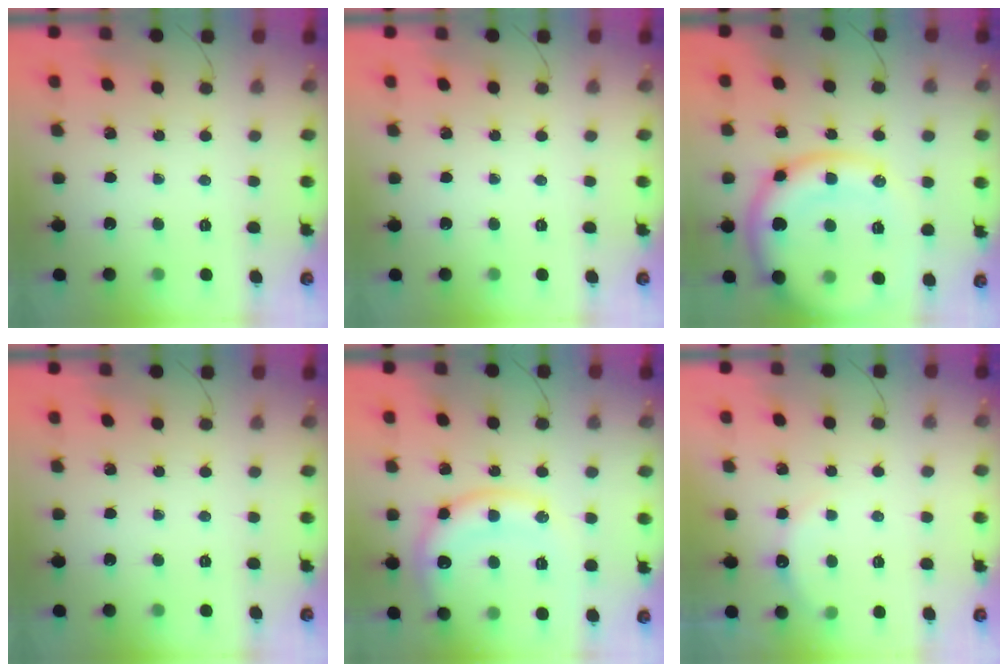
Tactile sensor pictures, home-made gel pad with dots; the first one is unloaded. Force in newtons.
{"total": 0.0}
{"total": 18.3, "press": 18.2, "slide": 2.2}
{"total": 0.0}
{"total": 15.4, "press": 15.3, "slide": 1.5}
{"total": 5.0, "press": 4.8, "slide": 1.5}